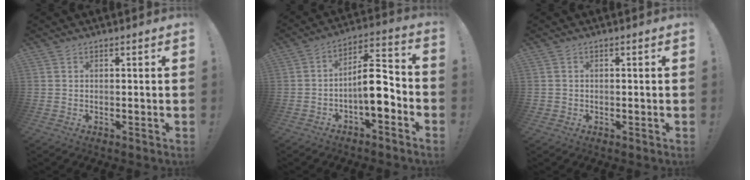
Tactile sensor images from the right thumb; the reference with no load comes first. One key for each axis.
{"total": 11.9, "fx": -3.2, "fy": 4.7, "fz": 10.5, "tx": -0.166, "ty": 0.015, "tz": -0.055}
{"total": 1.0, "fx": -0.2, "fy": 1.0, "fz": 0.2, "tx": -0.003, "ty": 0.002, "tz": -0.004}